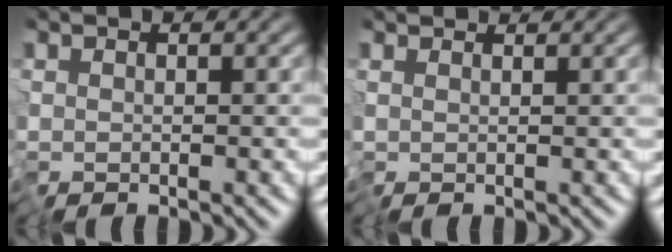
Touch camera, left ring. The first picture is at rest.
{"total": 1.6, "force": [1.5, 0.2, 0.5], "torque": [-0.017, 0.008, 0.022]}